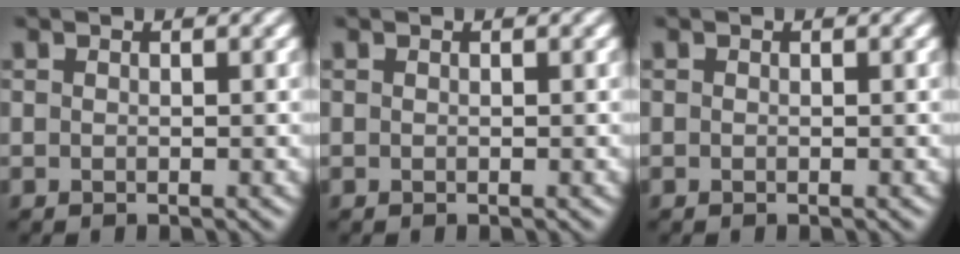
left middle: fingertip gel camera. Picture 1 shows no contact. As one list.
[{"total": 0.0}, {"total": 0.0}]